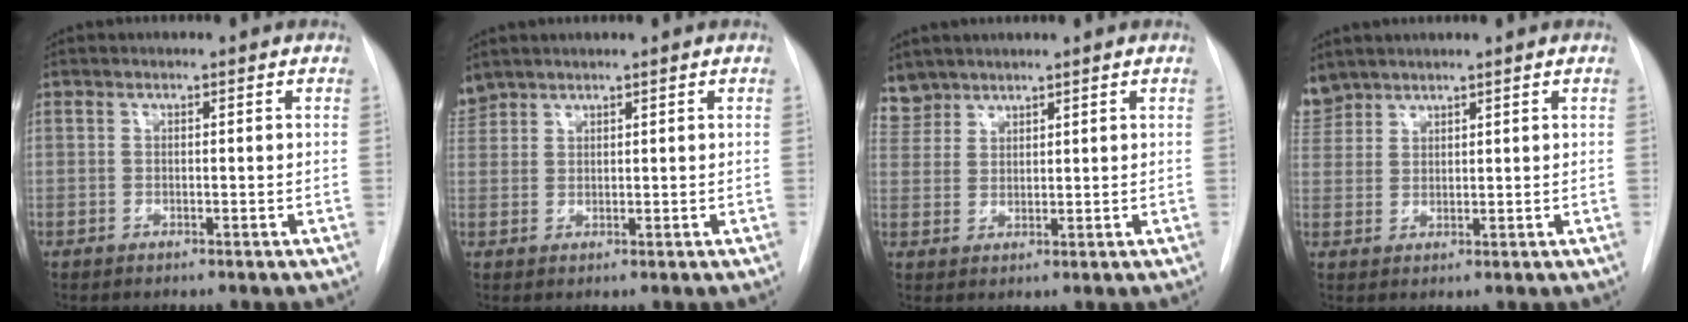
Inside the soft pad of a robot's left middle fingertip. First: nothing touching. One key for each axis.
{"total": 2.7, "fx": 2.5, "fy": 0.8, "fz": 0.0, "tx": -0.009, "ty": 0.016, "tz": 0.056}
{"total": 3.8, "fx": 3.5, "fy": 1.6, "fz": -0.4, "tx": 0.012, "ty": 0.009, "tz": 0.073}
{"total": 4.3, "fx": 4.0, "fy": 1.8, "fz": 0.0, "tx": -0.005, "ty": 0.013, "tz": 0.089}